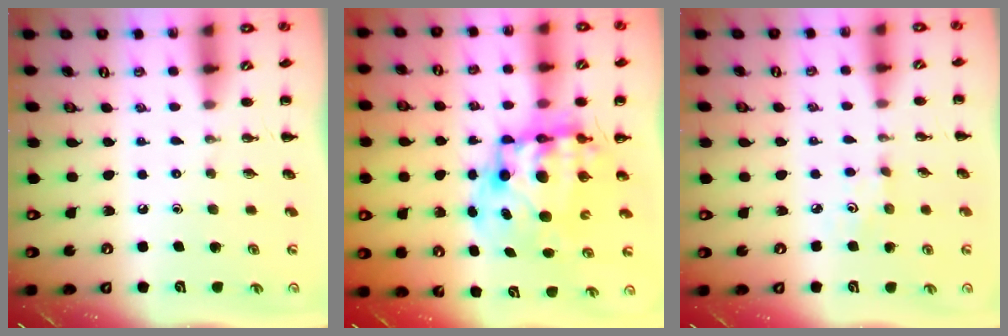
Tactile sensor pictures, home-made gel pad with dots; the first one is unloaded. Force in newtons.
{"total": 12.5, "press": 12.0, "slide": 3.2}
{"total": 2.8, "press": 2.7, "slide": 0.7}